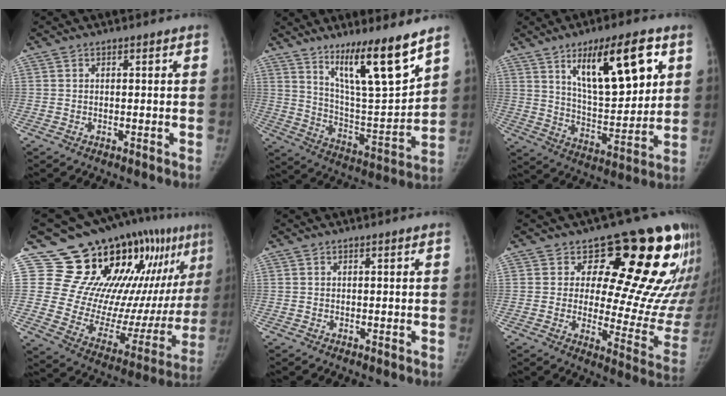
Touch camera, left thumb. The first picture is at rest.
{"total": 16.8, "force": [11.3, 2.3, 12.2], "torque": [-0.177, -0.087, 0.203]}
{"total": 18.6, "force": [8.4, 6.7, 15.2], "torque": [-0.203, -0.042, 0.145]}
{"total": 28.9, "force": [16.3, 13.6, 19.6], "torque": [-0.234, -0.056, 0.253]}
{"total": 0.0}
{"total": 21.0, "force": [11.6, 9.5, 14.7], "torque": [-0.130, -0.071, 0.144]}